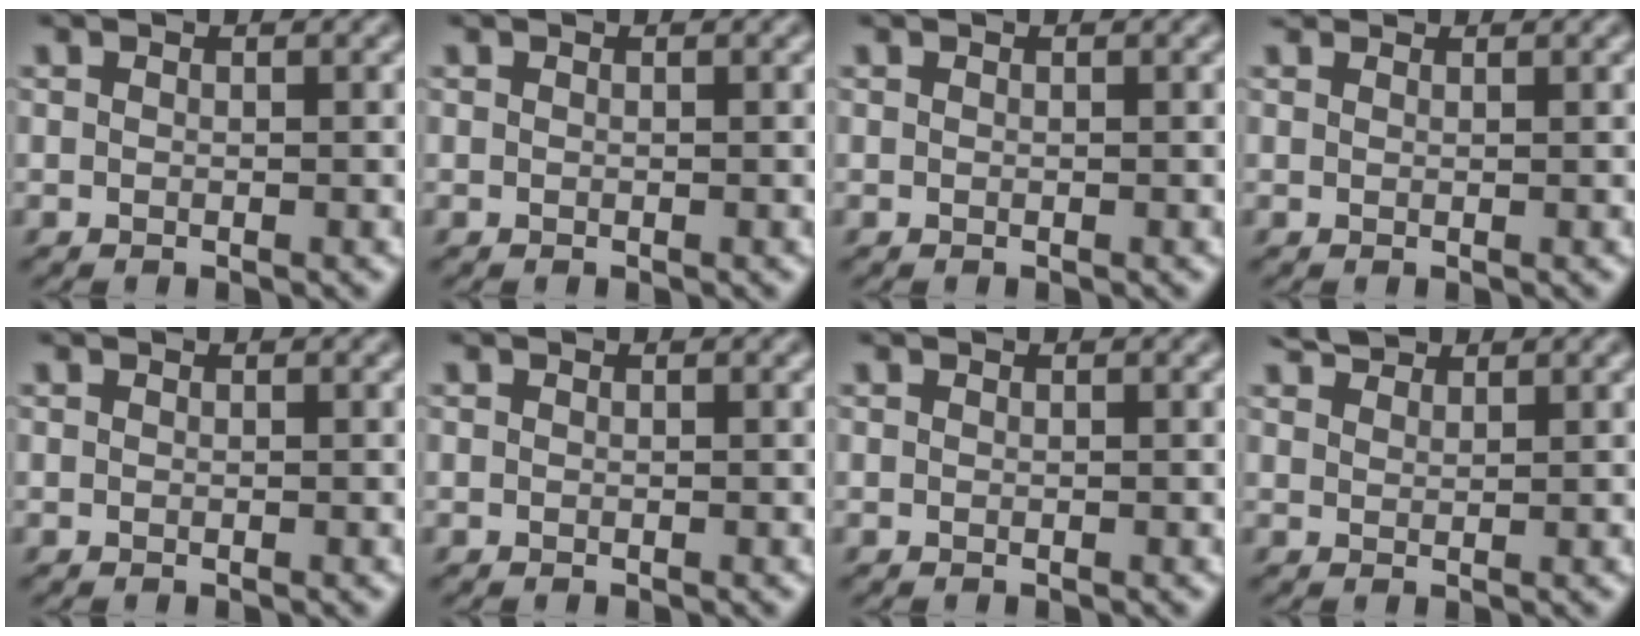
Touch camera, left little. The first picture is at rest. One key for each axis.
{"total": 0.0}
{"total": 0.0}
{"total": 1.0, "fx": 0.9, "fy": 0.3, "fz": 0.1, "tx": -0.007, "ty": 0.007, "tz": 0.019}
{"total": 0.0}
{"total": 0.0}
{"total": 0.0}
{"total": 1.8, "fx": 1.7, "fy": 0.5, "fz": 0.4, "tx": -0.014, "ty": 0.009, "tz": 0.034}